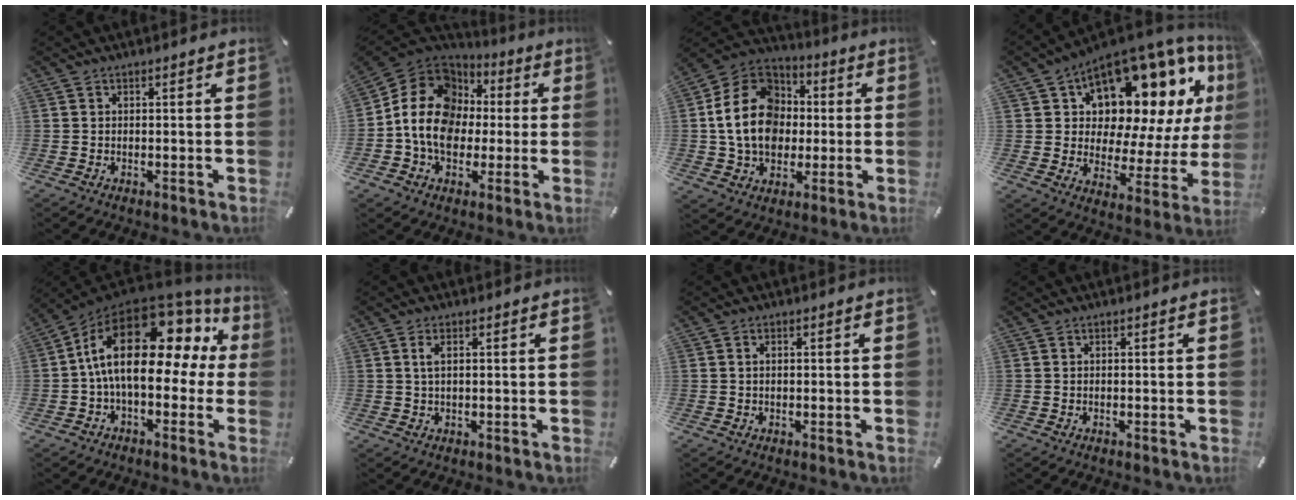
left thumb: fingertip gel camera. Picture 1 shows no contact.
{"total": 15.6, "force": [-1.4, 13.3, 8.0], "torque": [-0.166, 0.020, -0.023]}
{"total": 18.1, "force": [0.1, 15.0, 10.1], "torque": [-0.226, 0.016, 0.000]}
{"total": 14.1, "force": [10.3, 7.6, 5.9], "torque": [-0.082, -0.110, 0.172]}
{"total": 21.1, "force": [3.8, 11.0, 17.6], "torque": [-0.322, -0.020, 0.061]}
{"total": 2.6, "force": [0.6, 1.0, 2.3], "torque": [-0.048, 0.005, 0.008]}
{"total": 1.0, "force": [0.1, 0.6, 0.9], "torque": [-0.018, 0.005, 0.001]}
{"total": 0.0}